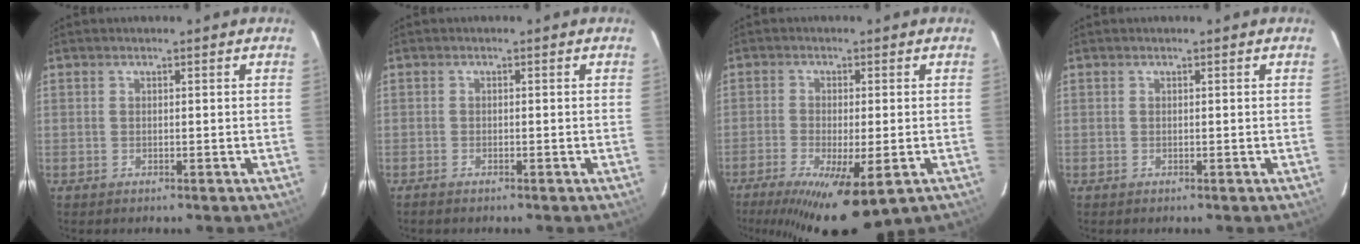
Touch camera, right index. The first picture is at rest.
{"total": 0.9, "force": [-0.8, 0.1, 0.4], "torque": [-0.013, -0.001, -0.017]}
{"total": 15.4, "force": [-9.2, 4.3, 11.5], "torque": [-0.229, -0.051, -0.141]}
{"total": 0.0}